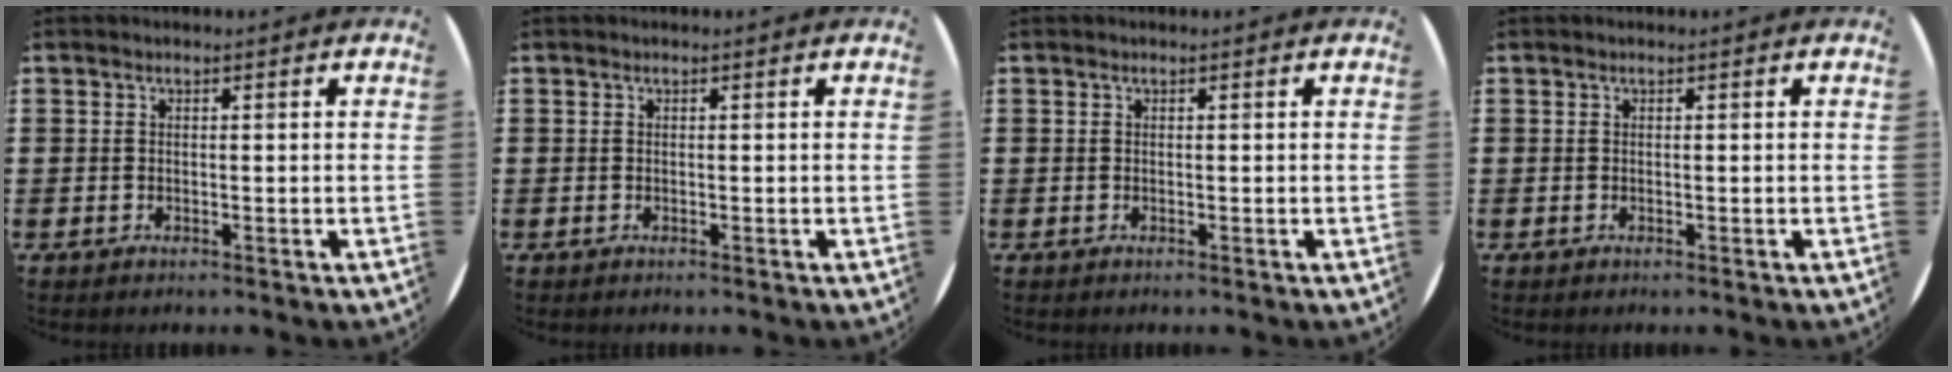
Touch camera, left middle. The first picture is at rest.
{"total": 0.0}
{"total": 0.0}
{"total": 0.0}